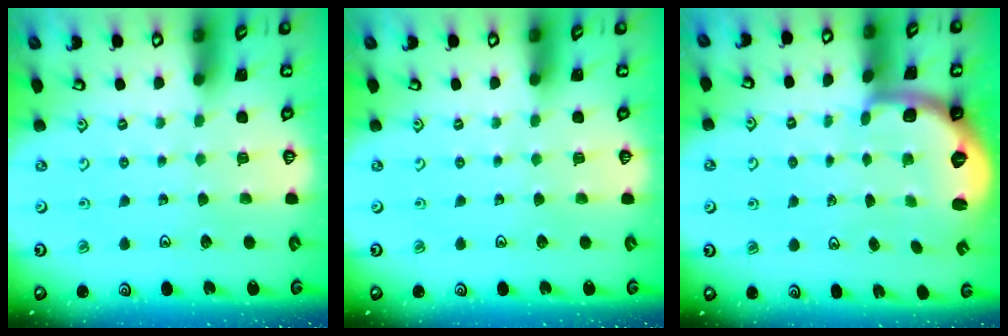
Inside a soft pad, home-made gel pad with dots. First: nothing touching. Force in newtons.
{"total": 0.0}
{"total": 1.7, "press": 1.6, "slide": 0.4}